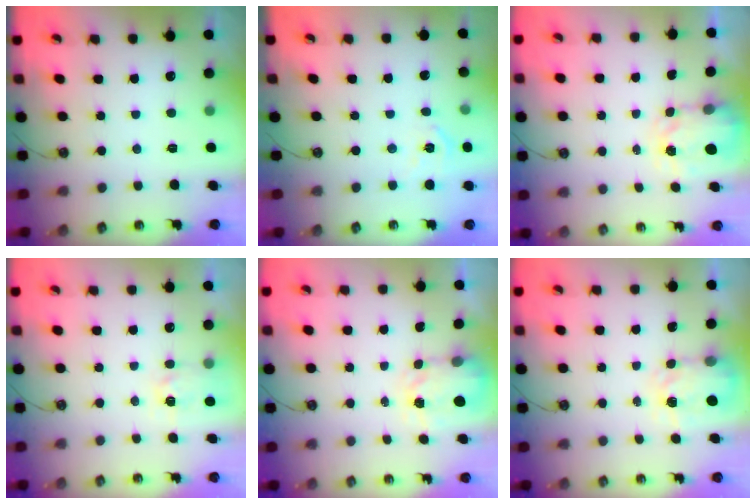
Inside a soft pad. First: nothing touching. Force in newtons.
{"total": 5.3, "press": 5.3, "slide": 0.3}
{"total": 3.5, "press": 3.5, "slide": 0.5}
{"total": 4.4, "press": 4.4, "slide": 0.5}
{"total": 3.8, "press": 3.8, "slide": 0.5}
{"total": 4.3, "press": 4.2, "slide": 0.5}